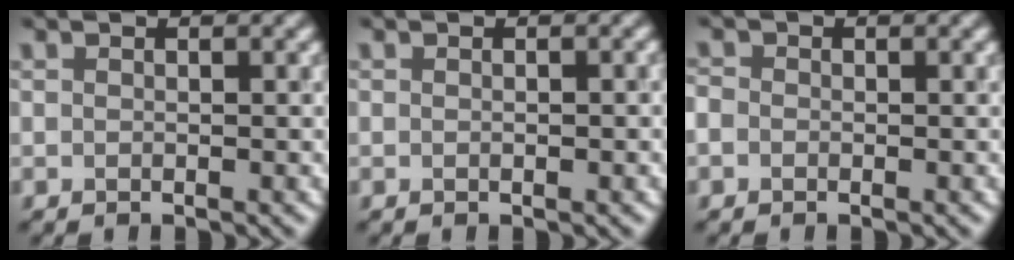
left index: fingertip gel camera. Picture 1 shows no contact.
{"total": 1.1, "force": [0.1, 0.5, 1.0], "torque": [-0.001, -0.001, -0.001]}
{"total": 0.7, "force": [-0.6, 0.4, -0.2], "torque": [0.001, -0.005, -0.007]}